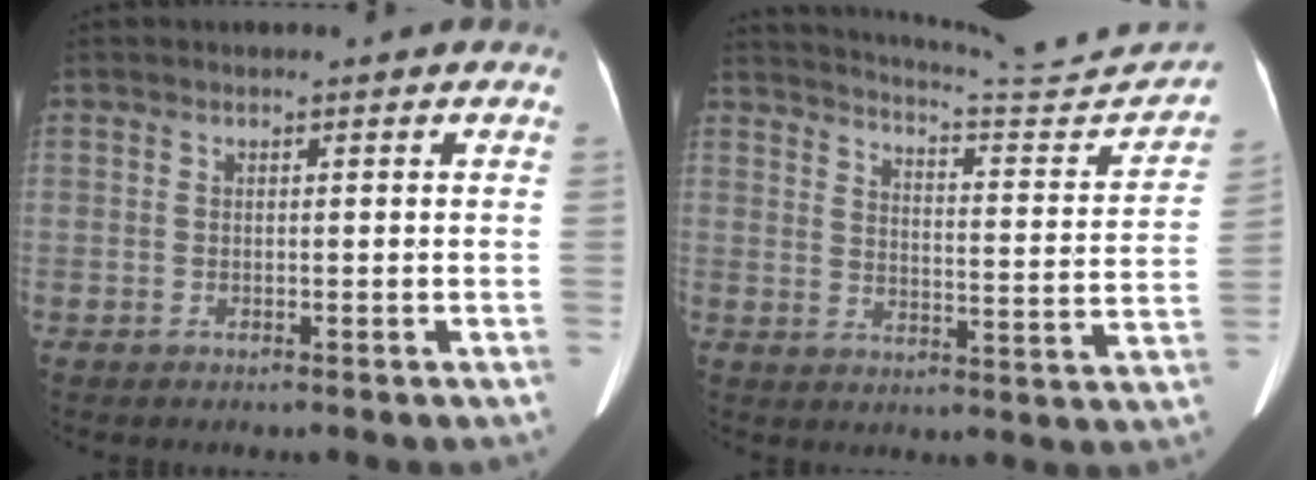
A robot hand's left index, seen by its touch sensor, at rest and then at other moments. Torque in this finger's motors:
{"motor_torque": [-0.33, -1.67, -0.29, -0.01]}